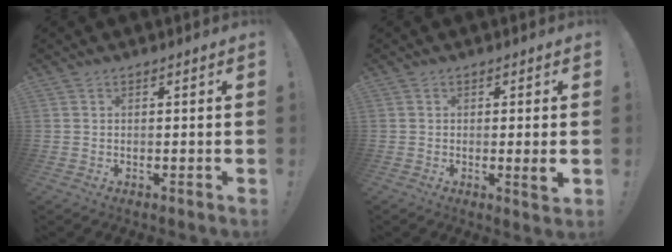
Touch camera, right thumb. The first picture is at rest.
{"total": 3.6, "force": [-0.3, -0.1, 3.6], "torque": [-0.047, -0.012, -0.006]}